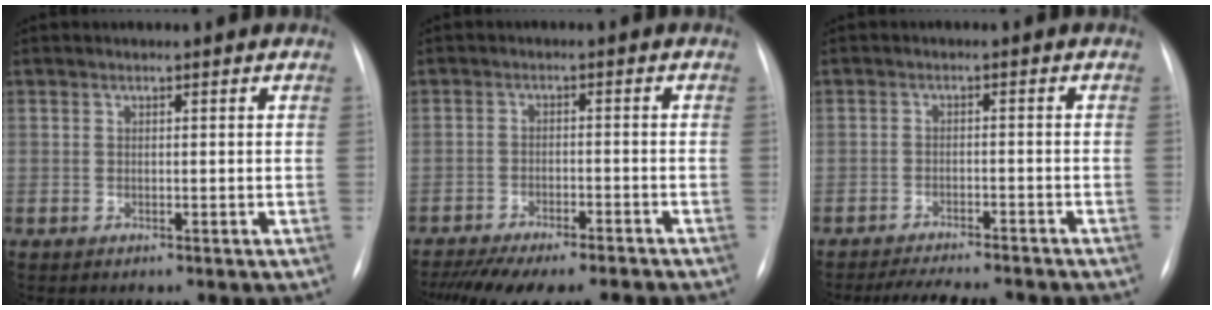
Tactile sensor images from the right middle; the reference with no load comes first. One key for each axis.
{"total": 16.5, "fx": -14.2, "fy": 3.4, "fz": 7.8, "tx": -0.143, "ty": -0.018, "tz": -0.195}
{"total": 8.7, "fx": -7.8, "fy": 1.6, "fz": 3.5, "tx": -0.049, "ty": -0.005, "tz": -0.111}